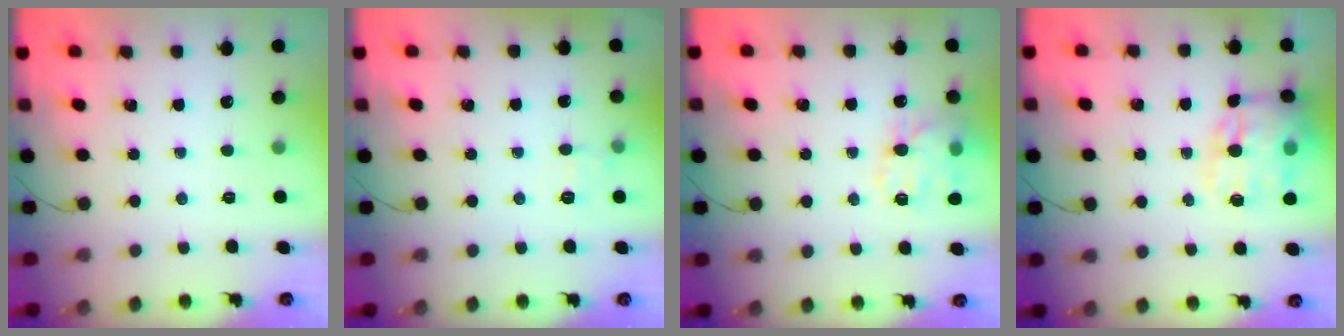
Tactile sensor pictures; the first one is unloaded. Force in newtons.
{"total": 6.2, "press": 6.0, "slide": 1.5}
{"total": 15.0, "press": 14.9, "slide": 2.2}
{"total": 15.6, "press": 15.1, "slide": 3.8}